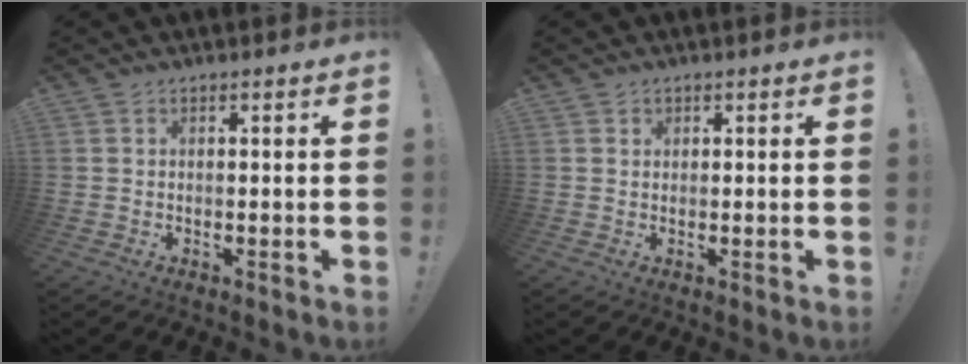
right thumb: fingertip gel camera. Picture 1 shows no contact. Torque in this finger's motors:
{"motor_torque": [0.03, 0.32, 0.16, -0.06, -0.06]}